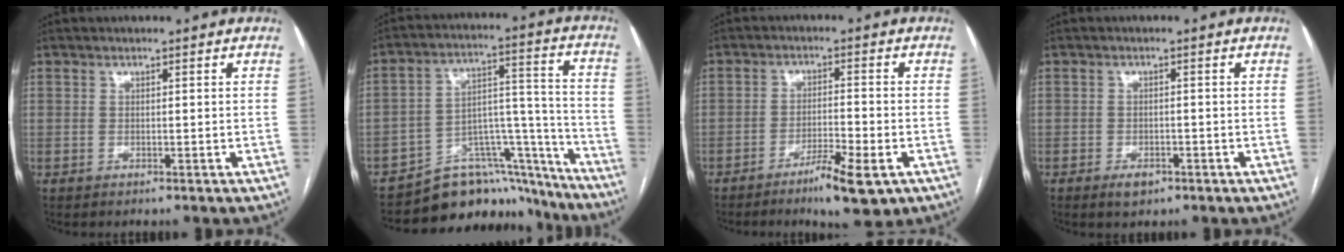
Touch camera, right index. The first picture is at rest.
{"total": 15.8, "force": [-14.2, 6.2, 2.8], "torque": [-0.008, 0.080, -0.210]}
{"total": 7.4, "force": [-4.2, 1.0, 6.0], "torque": [-0.099, -0.010, -0.064]}
{"total": 2.5, "force": [-1.6, 1.4, 1.4], "torque": [-0.023, 0.001, -0.017]}